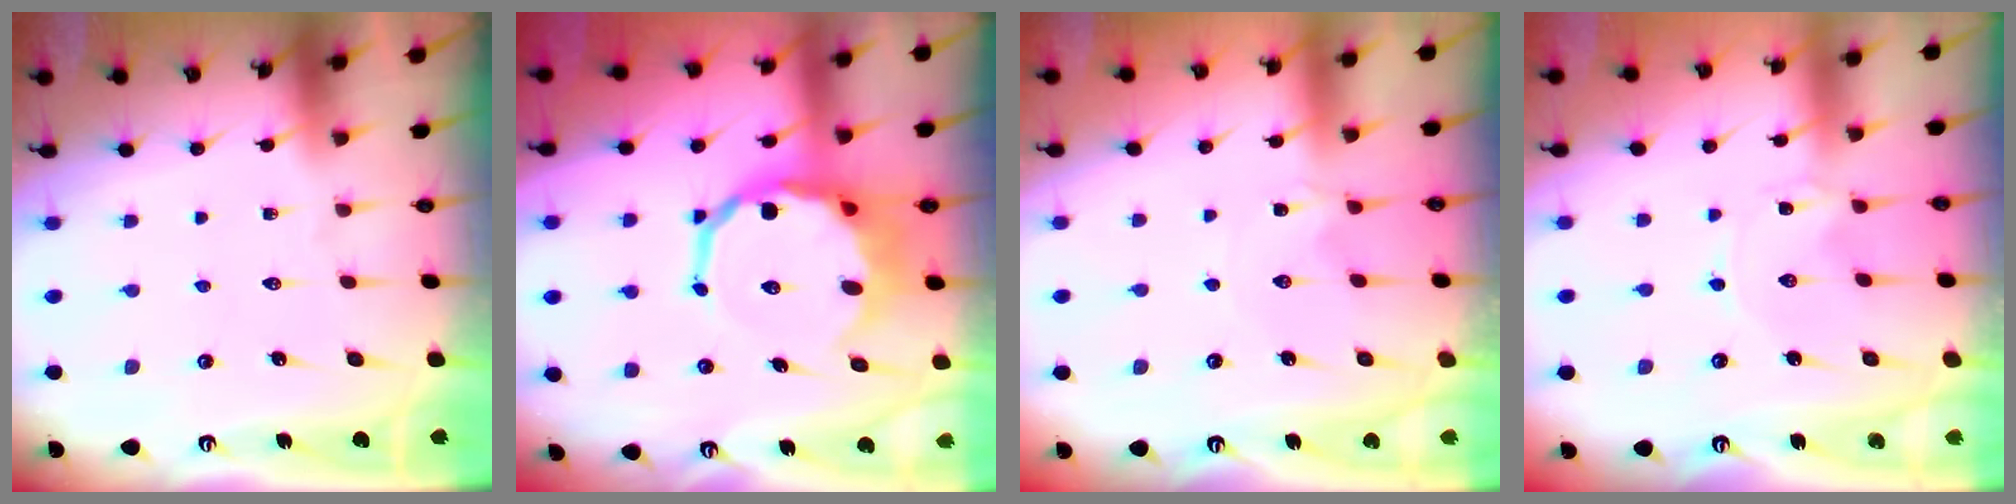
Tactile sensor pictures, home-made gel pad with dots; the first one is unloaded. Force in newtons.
{"total": 12.2, "press": 11.9, "slide": 2.8}
{"total": 0.0}
{"total": 0.0}